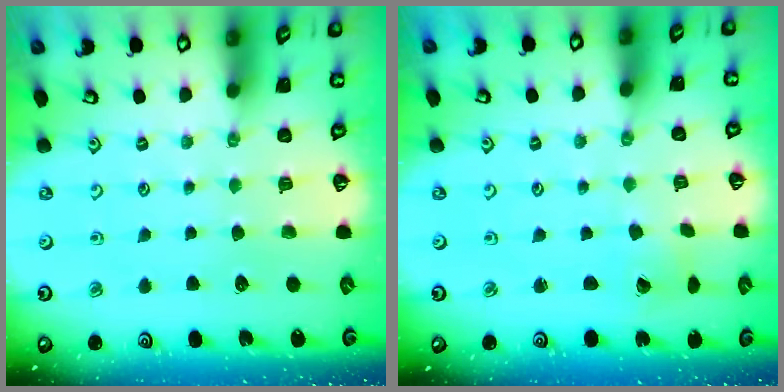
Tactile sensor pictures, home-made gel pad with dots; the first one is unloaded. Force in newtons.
{"total": 2.7, "press": 2.7, "slide": 0.5}